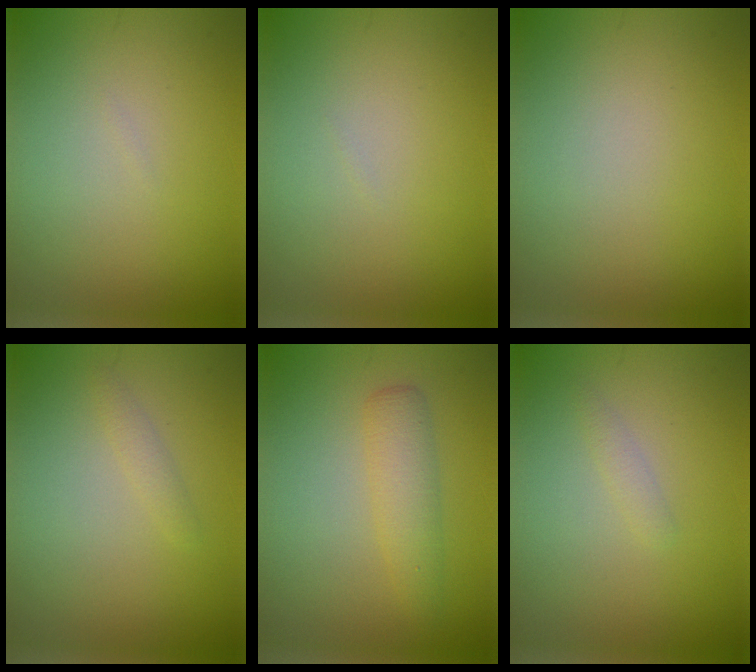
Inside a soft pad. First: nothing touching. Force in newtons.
{"total": 0.0}
{"total": 0.0}
{"total": 1.0, "press": 1.0, "slide": 0.0}
{"total": 2.8, "press": 2.7, "slide": 0.2}
{"total": 0.9, "press": 0.9, "slide": 0.0}